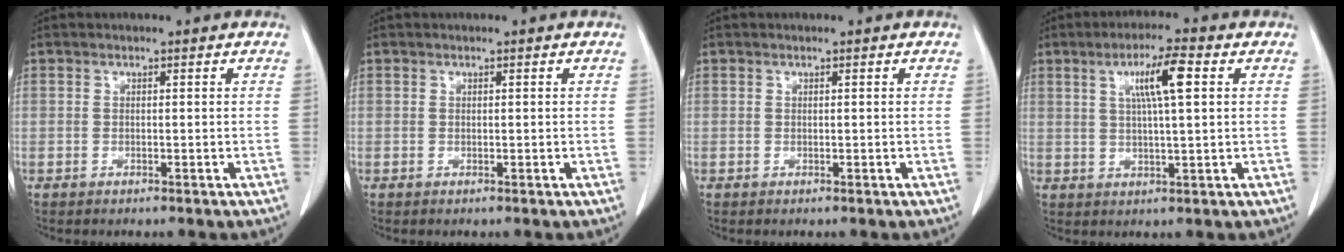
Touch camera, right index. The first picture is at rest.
{"total": 0.0}
{"total": 0.0}
{"total": 6.9, "force": [2.3, 0.3, 6.6], "torque": [-0.117, 0.006, 0.039]}